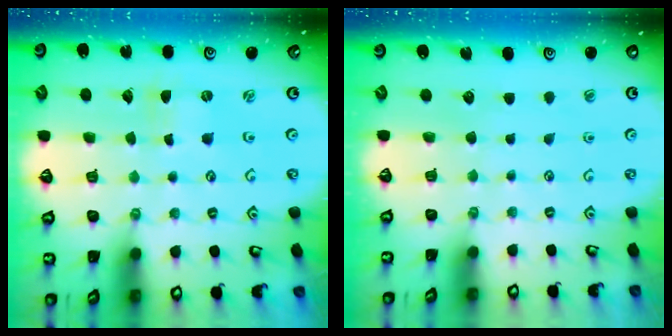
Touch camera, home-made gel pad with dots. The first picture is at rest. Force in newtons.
{"total": 0.0}